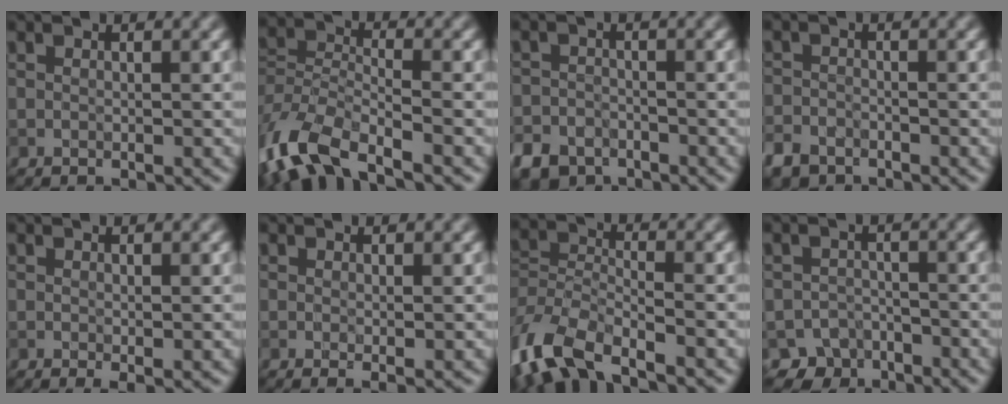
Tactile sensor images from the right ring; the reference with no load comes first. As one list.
[{"total": 8.4, "force": [-5.7, 3.3, 5.2], "torque": [-0.116, -0.011, -0.119]}, {"total": 4.0, "force": [-2.9, 2.6, 0.9], "torque": [-0.015, -0.007, -0.055]}, {"total": 2.4, "force": [-1.9, 1.4, 0.4], "torque": [-0.006, -0.003, -0.046]}, {"total": 0.7, "force": [0.1, 0.3, 0.6], "torque": [-0.007, -0.005, 0.002]}, {"total": 0.7, "force": [0.1, 0.1, 0.7], "torque": [-0.010, -0.007, 0.002]}, {"total": 7.1, "force": [-4.9, 3.0, 4.1], "torque": [-0.093, -0.008, -0.106]}, {"total": 3.6, "force": [-2.6, 2.5, 0.1], "torque": [0.020, -0.001, -0.040]}]